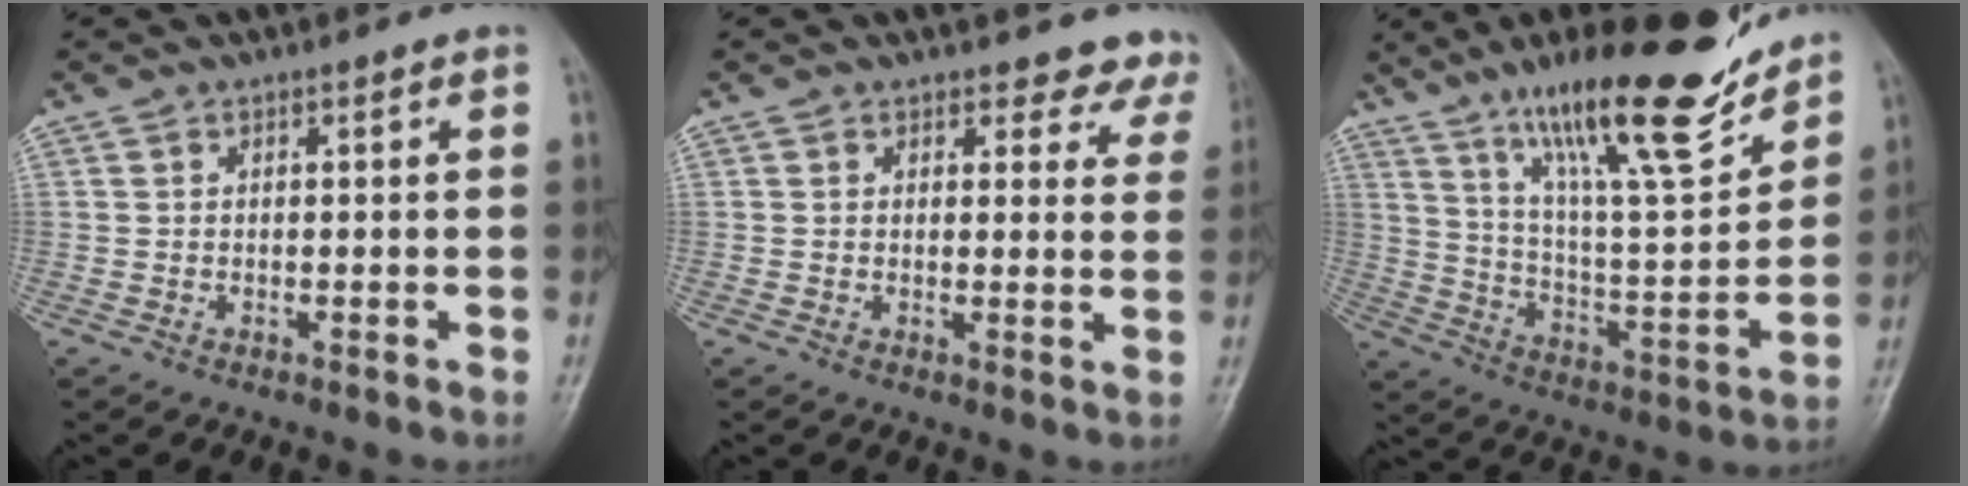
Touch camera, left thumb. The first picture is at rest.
{"total": 6.1, "force": [5.5, 2.6, 0.2], "torque": [0.047, -0.025, 0.035]}
{"total": 22.7, "force": [16.1, 4.7, 15.3], "torque": [-0.218, -0.078, 0.272]}